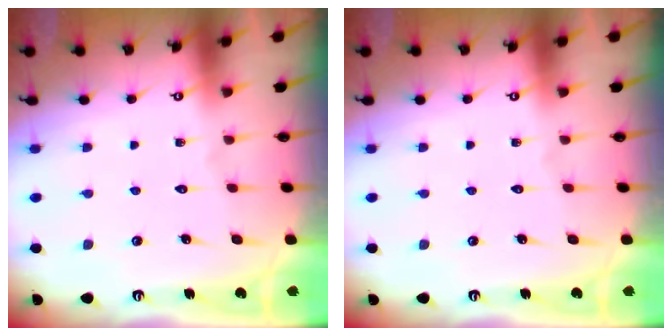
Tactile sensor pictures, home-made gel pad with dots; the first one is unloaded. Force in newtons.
{"total": 0.0}